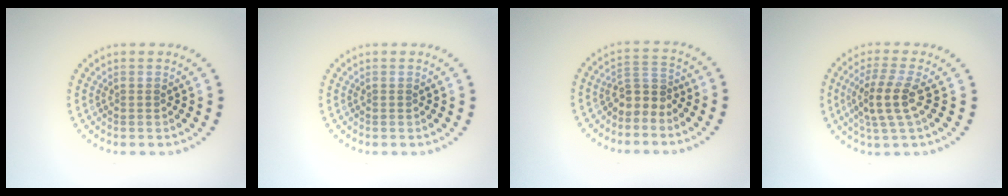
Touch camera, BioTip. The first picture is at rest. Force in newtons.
{"total": 0.0}
{"total": 2.4, "press": 1.7, "slide": 1.7}
{"total": 3.5, "press": 2.9, "slide": 1.9}